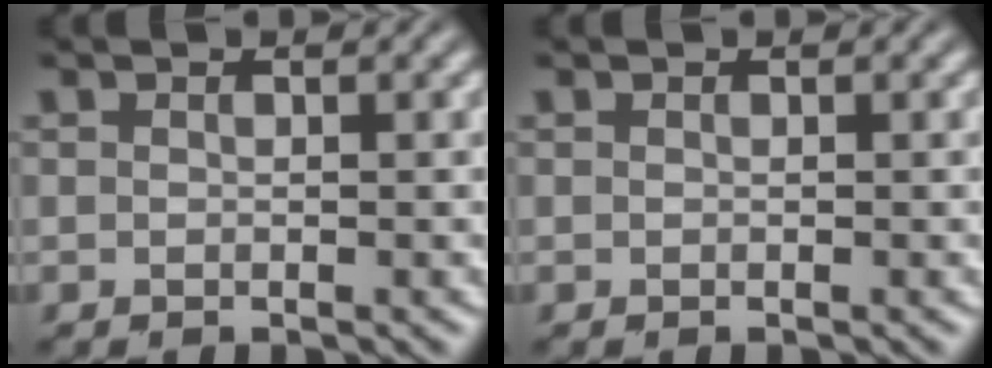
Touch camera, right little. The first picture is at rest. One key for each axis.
{"total": 0.0}